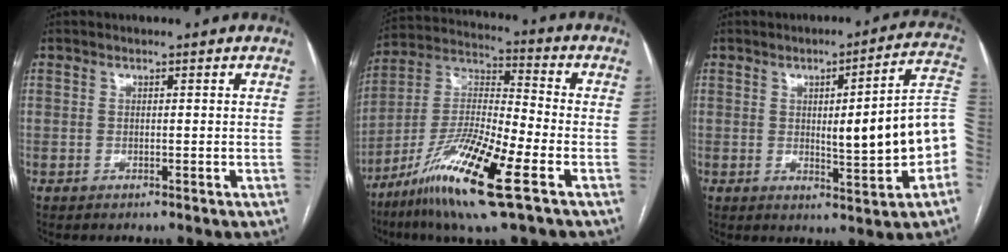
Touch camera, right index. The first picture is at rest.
{"total": 17.5, "force": [-8.8, 1.5, 15.1], "torque": [-0.314, -0.029, -0.164]}
{"total": 12.9, "force": [-1.4, 1.3, 12.7], "torque": [-0.155, 0.015, -0.015]}